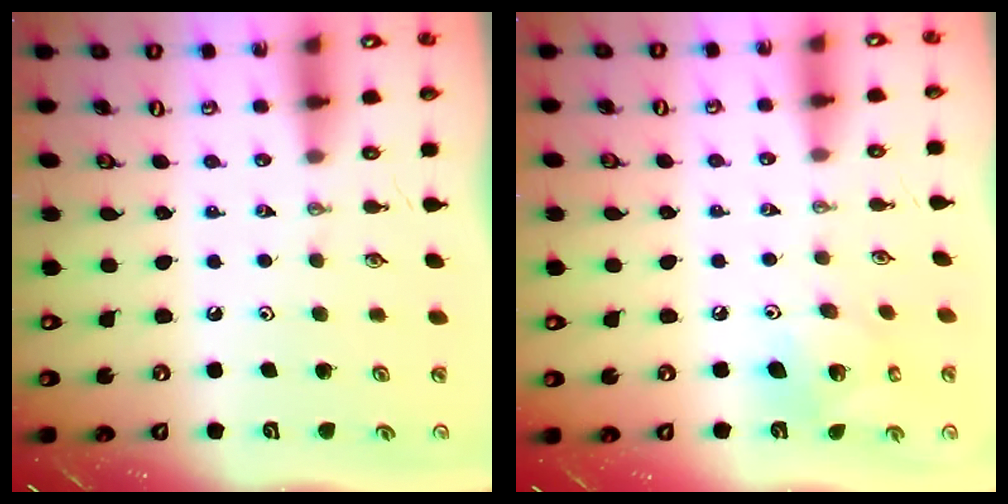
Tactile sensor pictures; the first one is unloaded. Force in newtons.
{"total": 9.2, "press": 9.2, "slide": 0.7}